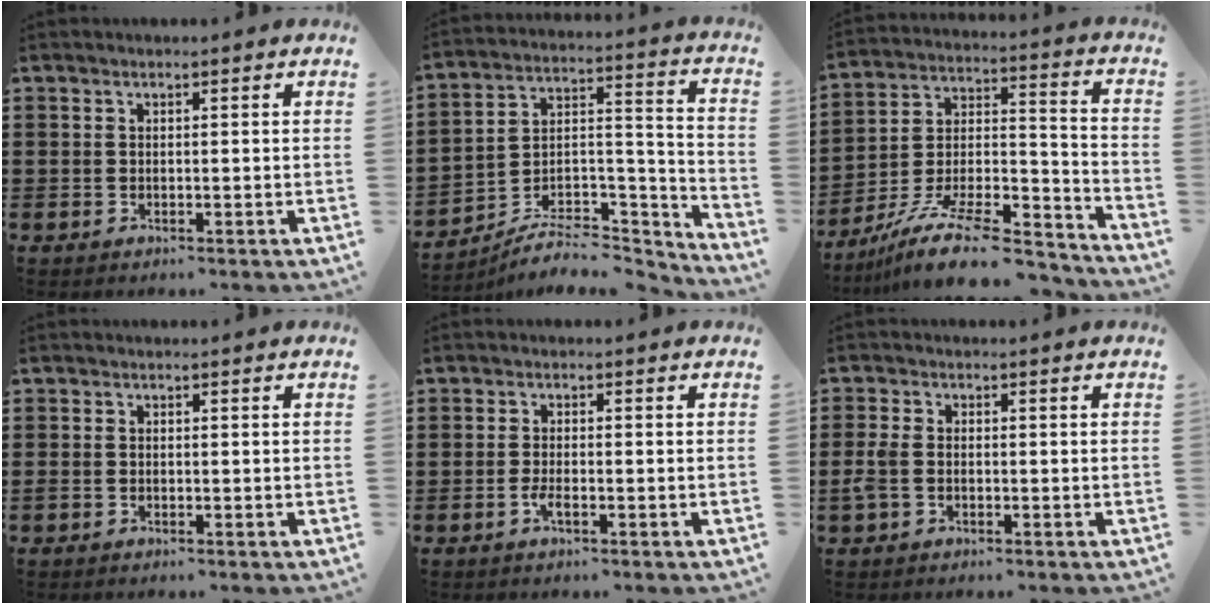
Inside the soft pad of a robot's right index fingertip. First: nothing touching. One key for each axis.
{"total": 7.0, "fx": -5.8, "fy": 2.9, "fz": 2.5, "tx": -0.038, "ty": 0.013, "tz": -0.111}
{"total": 13.7, "fx": -10.9, "fy": 3.3, "fz": 7.5, "tx": -0.122, "ty": 0.038, "tz": -0.202}
{"total": 0.8, "fx": -0.5, "fy": 0.6, "fz": 0.2, "tx": -0.005, "ty": 0.002, "tz": -0.010}
{"total": 2.0, "fx": -0.9, "fy": 0.4, "fz": 1.7, "tx": -0.039, "ty": -0.004, "tz": -0.018}
{"total": 3.1, "fx": -1.0, "fy": 1.9, "fz": 2.3, "tx": -0.071, "ty": -0.009, "tz": -0.027}